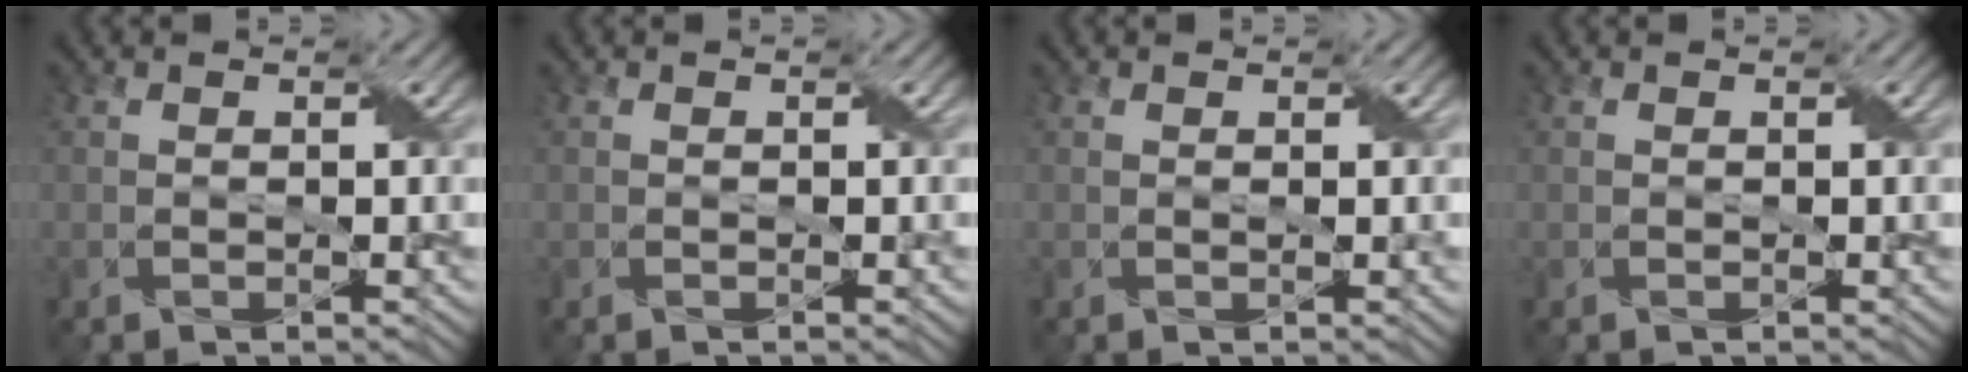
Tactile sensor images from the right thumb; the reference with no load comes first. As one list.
[{"total": 0.0}, {"total": 0.7, "force": [0.2, 0.0, 0.6], "torque": [-0.012, 0.002, 0.003]}, {"total": 0.0}]